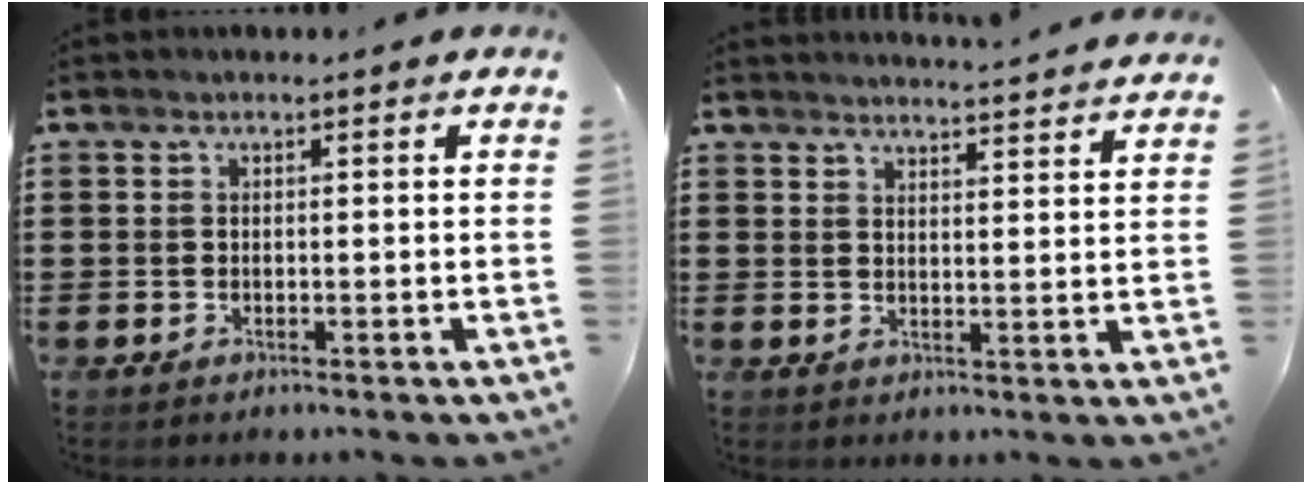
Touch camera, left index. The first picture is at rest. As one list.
[{"total": 3.5, "force": [3.3, -0.9, 0.0], "torque": [-0.012, -0.024, 0.059]}]